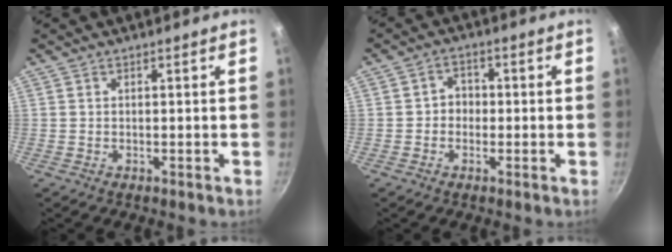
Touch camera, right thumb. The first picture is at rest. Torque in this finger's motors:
{"motor_torque": [-0.21, 0.34, -0.35, 0.11, 0.07]}